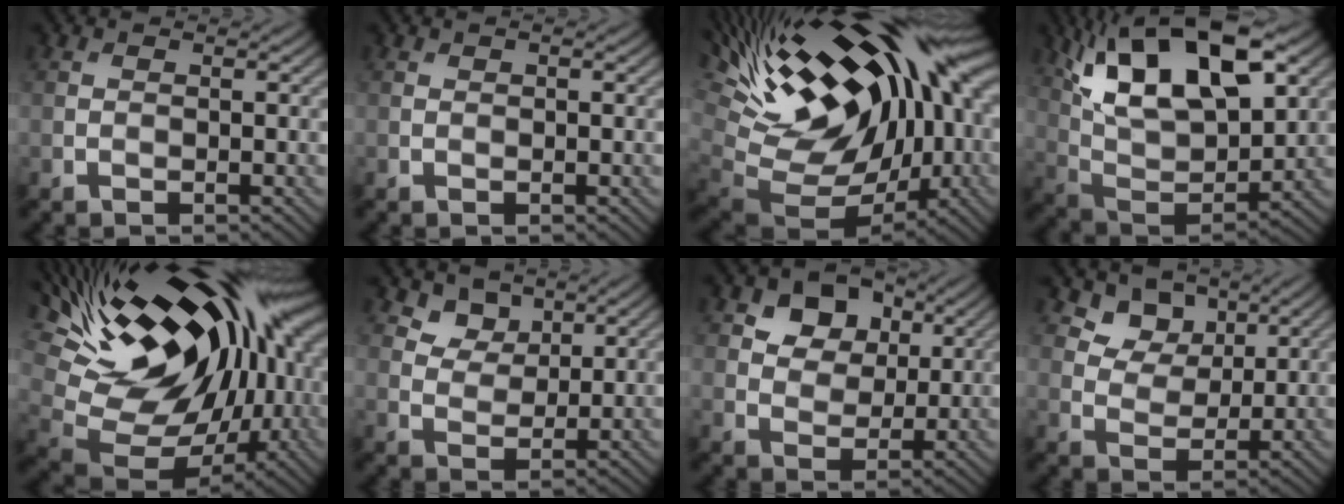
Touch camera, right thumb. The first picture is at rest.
{"total": 0.5, "force": [0.2, 0.2, 0.4], "torque": [-0.005, 0.002, 0.003]}
{"total": 21.4, "force": [5.1, 10.9, 17.7], "torque": [-0.344, 0.022, 0.088]}
{"total": 18.2, "force": [8.9, 8.3, 13.6], "torque": [-0.260, 0.025, 0.138]}
{"total": 22.1, "force": [7.3, 12.5, 16.7], "torque": [-0.309, 0.029, 0.128]}
{"total": 3.8, "force": [2.7, 2.4, 1.2], "torque": [-0.035, -0.017, 0.057]}
{"total": 7.0, "force": [3.4, 5.0, 3.6], "torque": [-0.069, -0.011, 0.053]}
{"total": 5.5, "force": [3.6, 3.7, 2.1], "torque": [-0.050, -0.025, 0.081]}